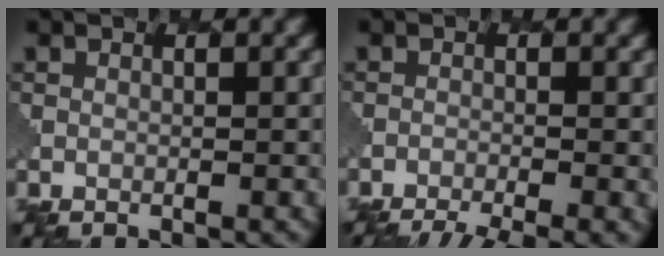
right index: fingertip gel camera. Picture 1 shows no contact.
{"total": 5.7, "force": [-4.5, 1.2, 3.2], "torque": [-0.049, -0.021, -0.066]}